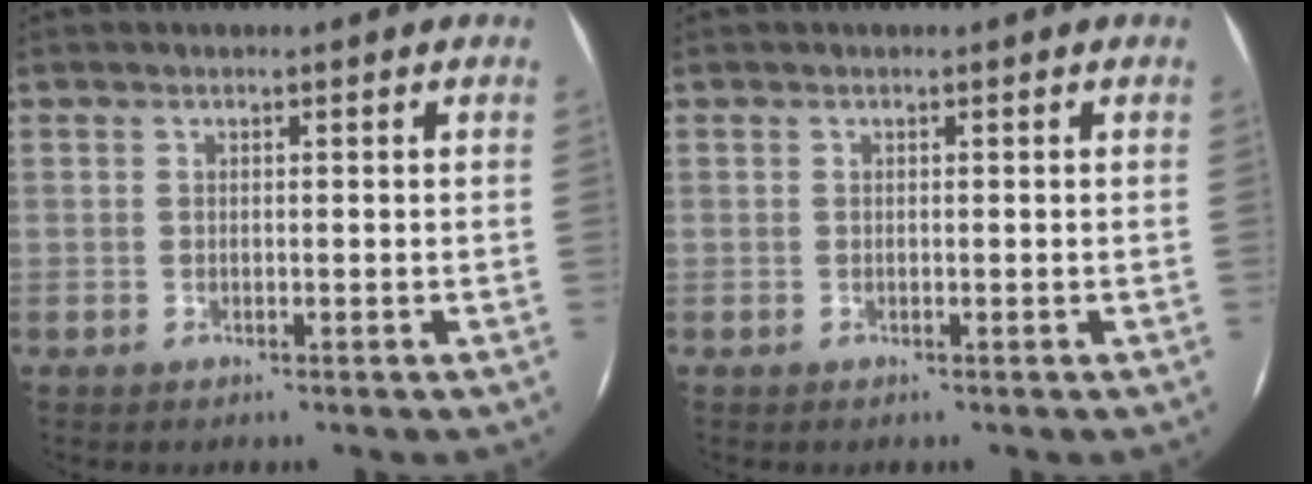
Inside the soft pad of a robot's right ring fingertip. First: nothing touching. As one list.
[{"total": 0.0}]